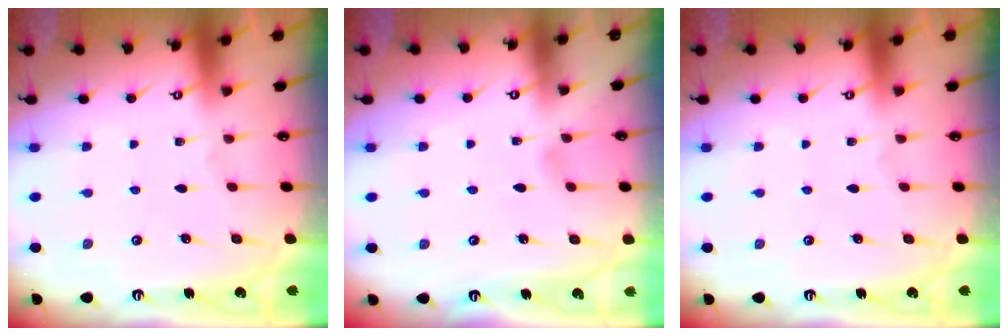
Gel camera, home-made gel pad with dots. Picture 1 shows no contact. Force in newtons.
{"total": 2.8, "press": 2.8, "slide": 0.3}
{"total": 0.0}